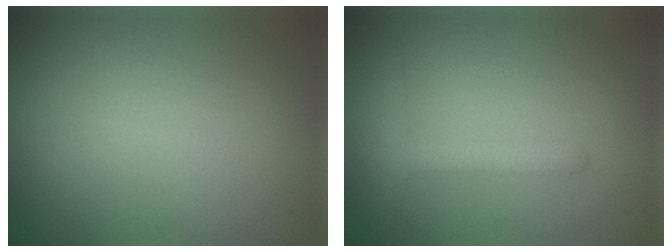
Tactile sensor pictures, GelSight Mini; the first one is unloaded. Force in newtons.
{"total": 1.7, "press": 1.7, "slide": 0.1}